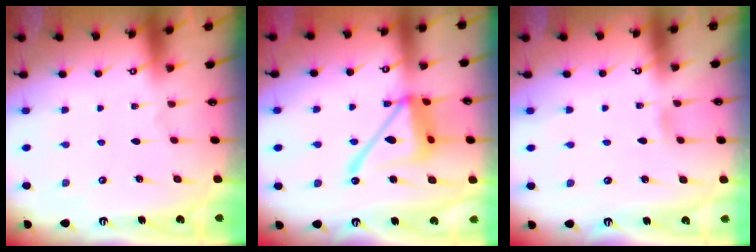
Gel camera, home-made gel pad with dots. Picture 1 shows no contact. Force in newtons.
{"total": 17.2, "press": 17.2, "slide": 1.5}
{"total": 2.5, "press": 2.5, "slide": 0.3}